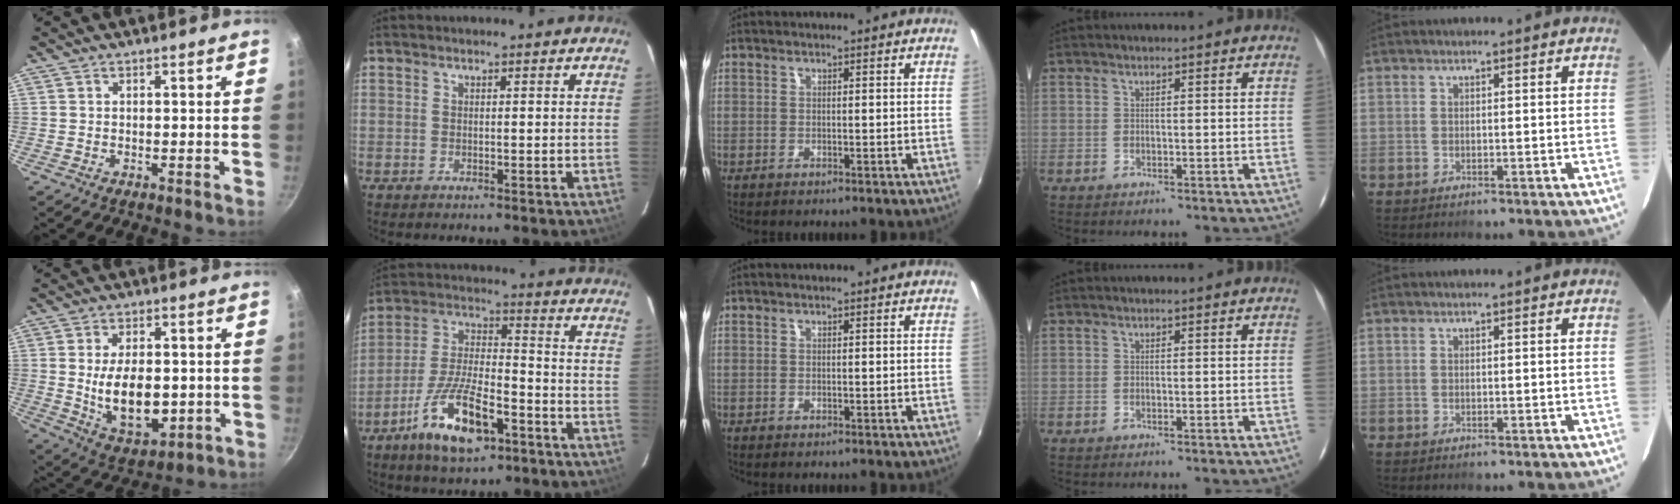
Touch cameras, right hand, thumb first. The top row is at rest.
{"thumb": {"total": 13.6, "force": [-1.1, 8.1, 10.9], "torque": [-0.156, -0.011, -0.001]}, "index": {"total": 14.3, "force": [-8.1, 5.1, 10.7], "torque": [-0.220, -0.006, -0.144]}}